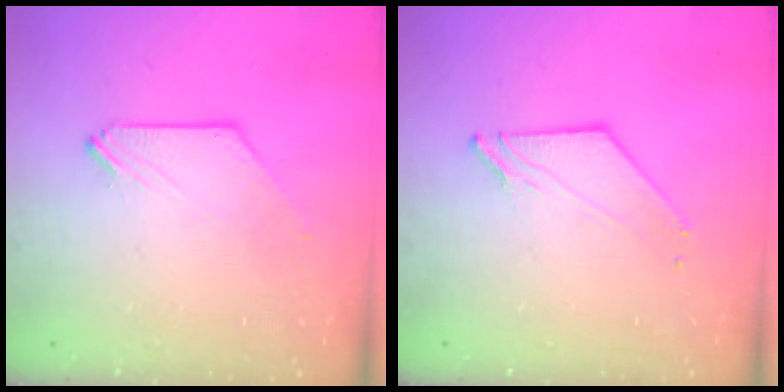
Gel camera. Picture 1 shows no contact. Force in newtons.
{"total": 2.7, "press": 2.7, "slide": 0.3}